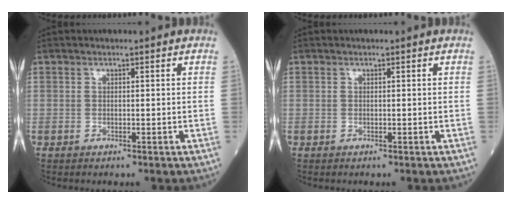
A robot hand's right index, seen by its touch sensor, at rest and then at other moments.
{"total": 0.0}